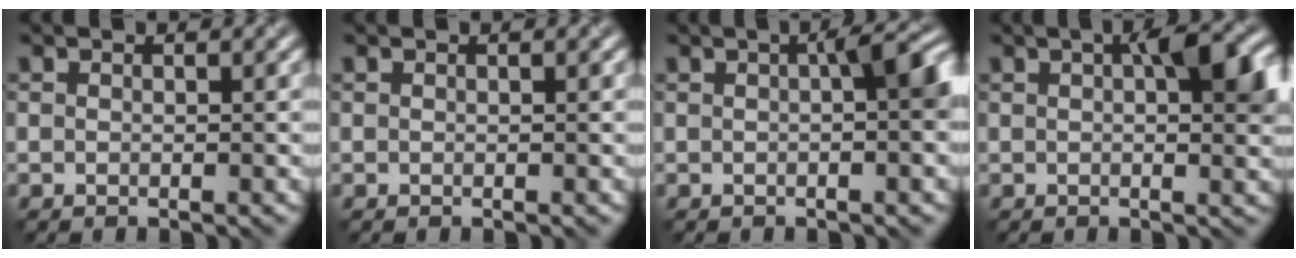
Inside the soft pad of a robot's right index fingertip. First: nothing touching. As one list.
[{"total": 0.0}, {"total": 3.8, "force": [0.5, 0.9, 3.7], "torque": [-0.048, 0.014, 0.004]}, {"total": 5.6, "force": [1.4, 2.1, 5.0], "torque": [-0.065, 0.009, 0.020]}]